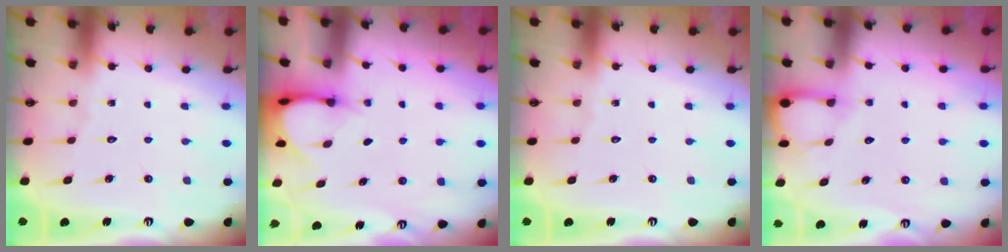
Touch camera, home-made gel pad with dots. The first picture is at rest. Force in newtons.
{"total": 3.9, "press": 3.9, "slide": 0.3}
{"total": 0.0}
{"total": 4.3, "press": 4.3, "slide": 0.4}